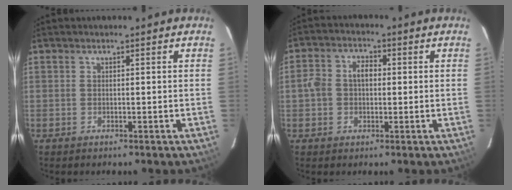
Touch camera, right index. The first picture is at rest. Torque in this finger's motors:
{"motor_torque": [0.12, -0.01, 0.27, 0.06]}